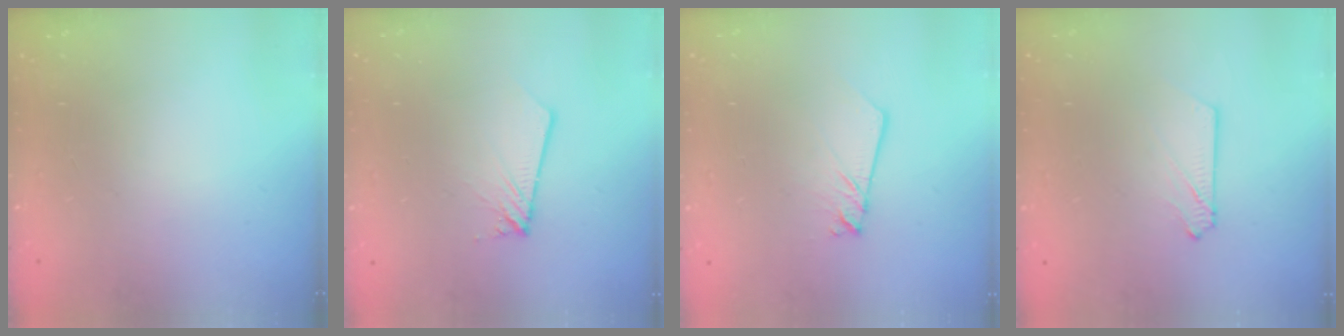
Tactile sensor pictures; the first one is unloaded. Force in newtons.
{"total": 1.8, "press": 1.8, "slide": 0.2}
{"total": 2.4, "press": 2.4, "slide": 0.2}
{"total": 3.0, "press": 3.0, "slide": 0.4}